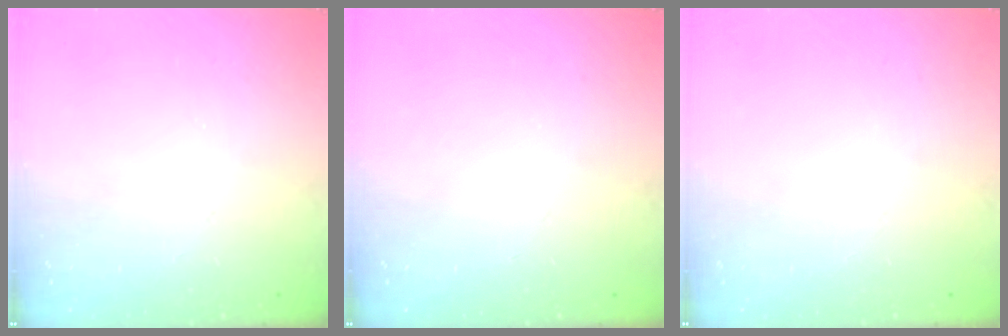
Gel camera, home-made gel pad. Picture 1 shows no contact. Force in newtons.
{"total": 0.0}
{"total": 0.0}